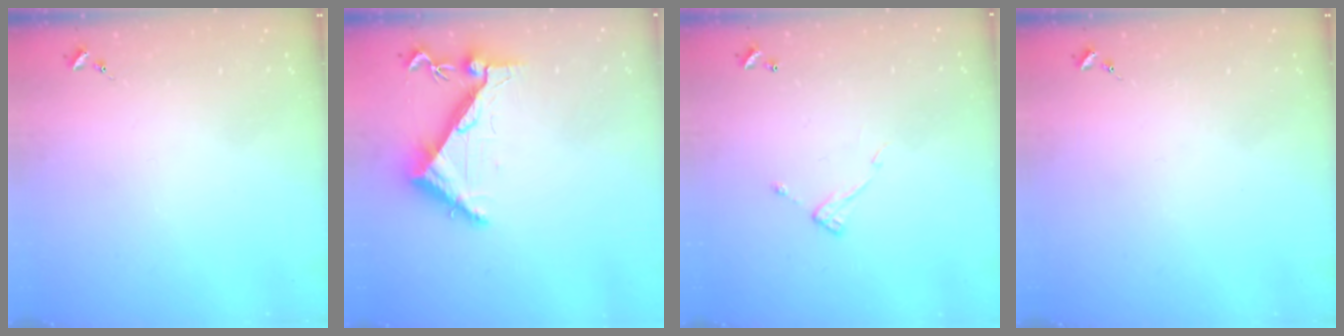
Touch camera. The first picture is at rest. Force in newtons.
{"total": 6.4, "press": 6.4, "slide": 0.5}
{"total": 7.5, "press": 7.4, "slide": 0.4}
{"total": 0.0}